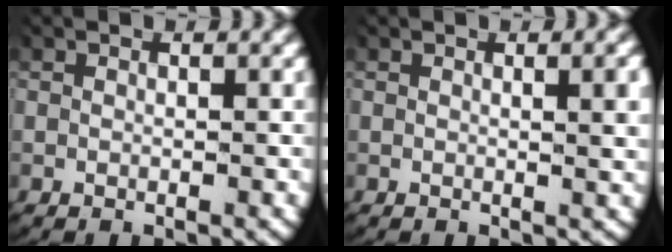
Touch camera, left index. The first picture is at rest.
{"total": 1.7, "force": [0.6, 0.0, 1.5], "torque": [-0.019, -0.003, 0.012]}